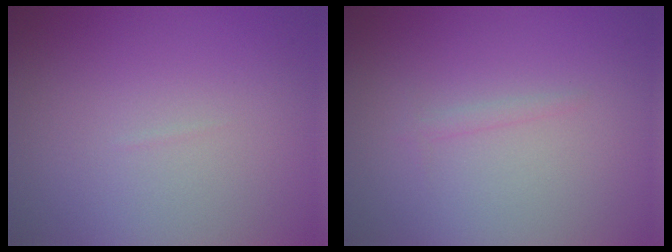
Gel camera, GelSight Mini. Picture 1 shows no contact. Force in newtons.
{"total": 0.7, "press": 0.7, "slide": 0.1}